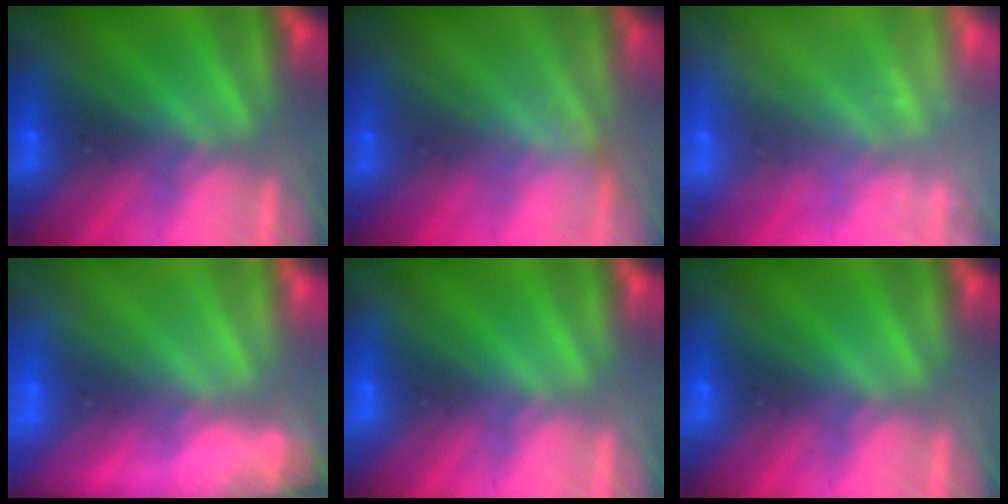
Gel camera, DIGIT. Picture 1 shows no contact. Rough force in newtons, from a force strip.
{"total": 1.7}
{"total": 2.3}
{"total": 10.7}
{"total": 0.0}
{"total": 0.0}